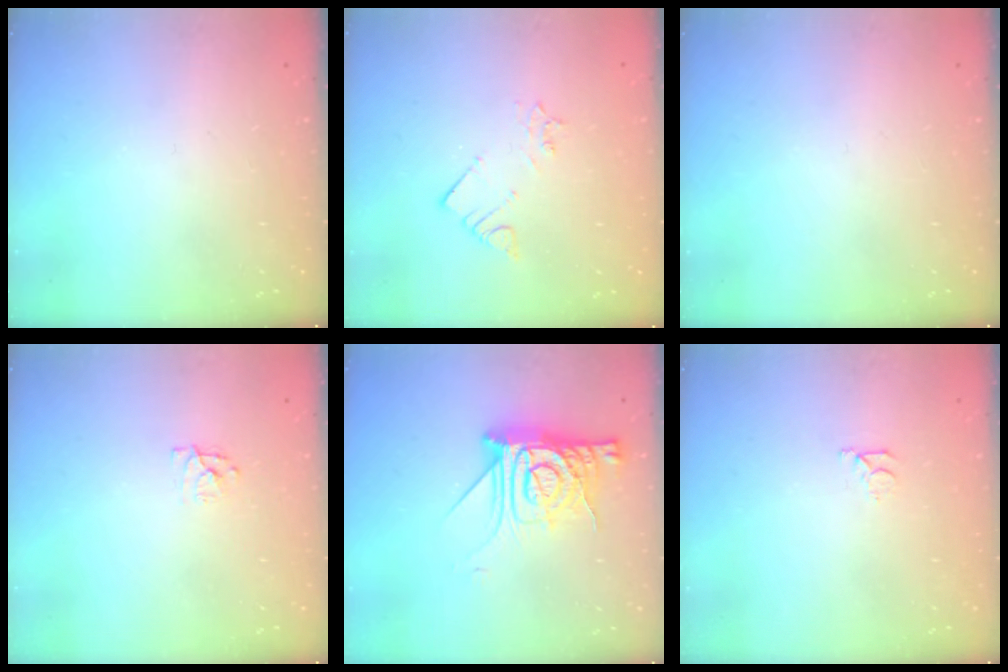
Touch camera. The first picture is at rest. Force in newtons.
{"total": 2.6, "press": 2.6, "slide": 0.2}
{"total": 0.0}
{"total": 4.9, "press": 4.9, "slide": 0.5}
{"total": 15.8, "press": 15.7, "slide": 1.6}
{"total": 3.1, "press": 3.1, "slide": 0.3}